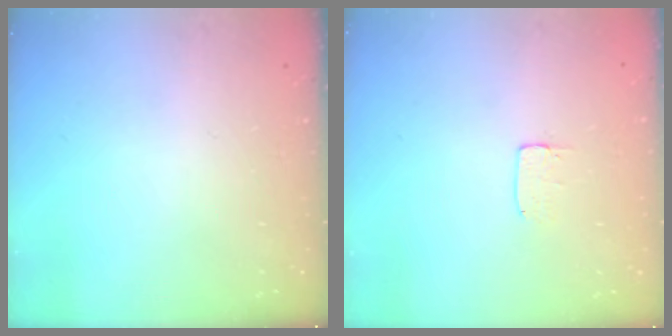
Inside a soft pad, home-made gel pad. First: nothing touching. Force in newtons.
{"total": 3.7, "press": 3.6, "slide": 0.2}